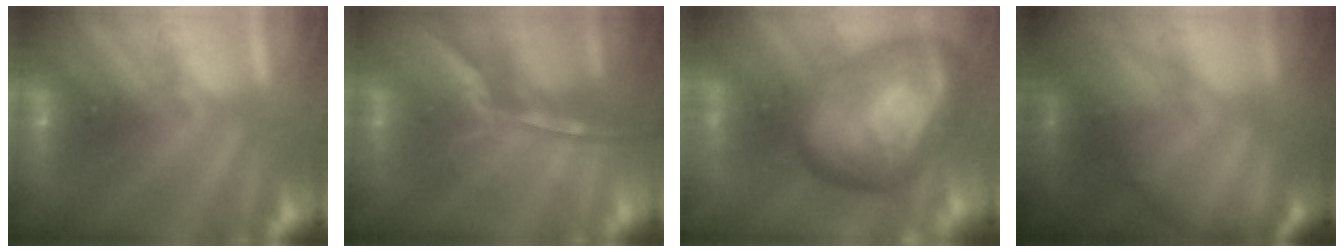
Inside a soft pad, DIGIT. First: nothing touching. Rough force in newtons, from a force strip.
{"total": 1.6}
{"total": 9.6}
{"total": 9.4}